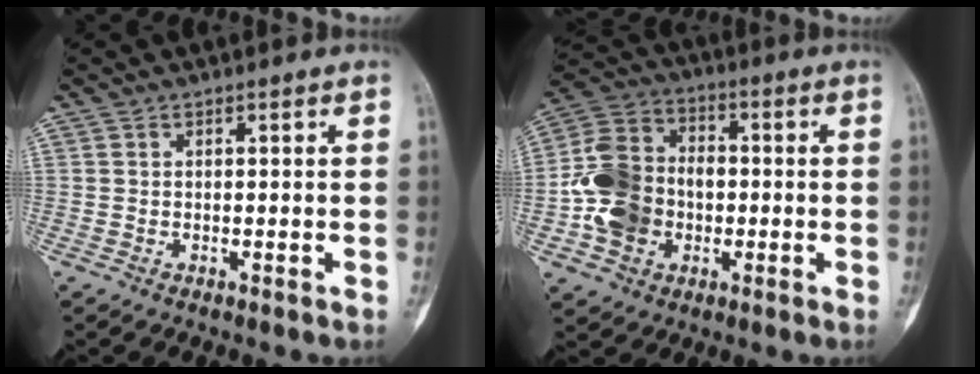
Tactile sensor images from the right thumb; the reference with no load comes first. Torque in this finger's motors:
{"motor_torque": [1.55, 1.88, 0.92, -0.91, 0.23]}